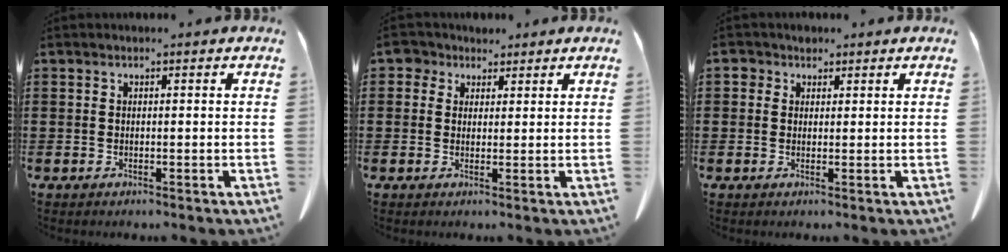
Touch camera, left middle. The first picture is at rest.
{"total": 3.2, "force": [2.0, 2.4, 0.8], "torque": [-0.020, 0.008, 0.035]}
{"total": 2.1, "force": [1.2, 1.6, 0.5], "torque": [-0.007, 0.005, 0.020]}